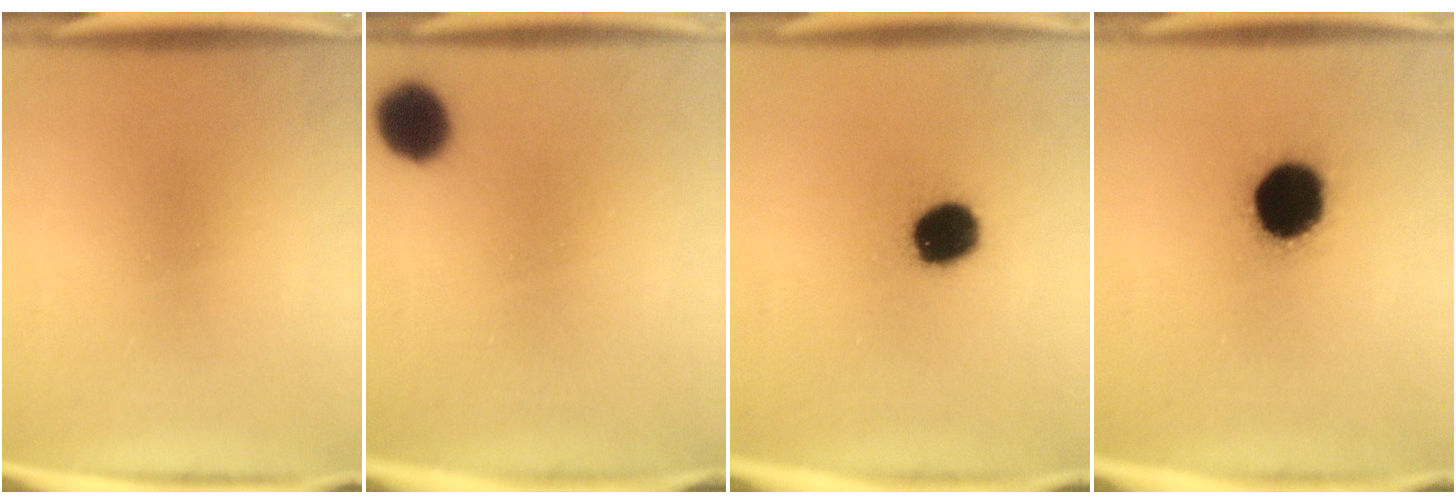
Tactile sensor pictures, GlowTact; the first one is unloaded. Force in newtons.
{"total": 9.5}
{"total": 11.8}
{"total": 16.6}